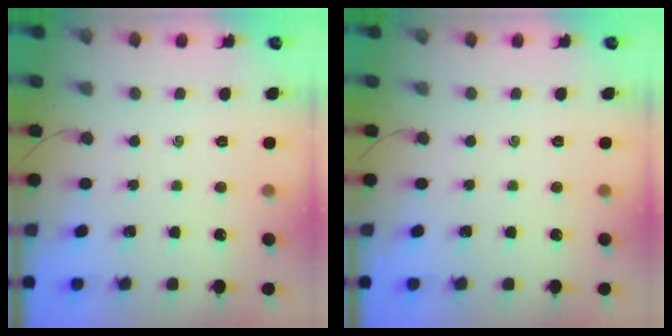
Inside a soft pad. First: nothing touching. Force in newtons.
{"total": 0.0}